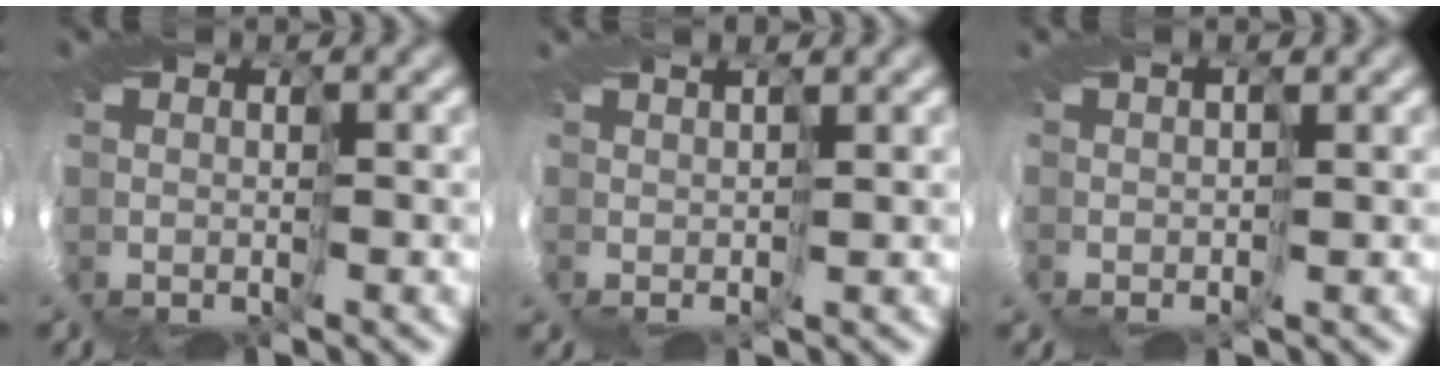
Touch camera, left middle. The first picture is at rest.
{"total": 2.7, "force": [1.6, -2.0, -0.8], "torque": [0.023, 0.022, 0.004]}
{"total": 0.9, "force": [0.6, -0.6, -0.2], "torque": [0.016, 0.009, -0.005]}